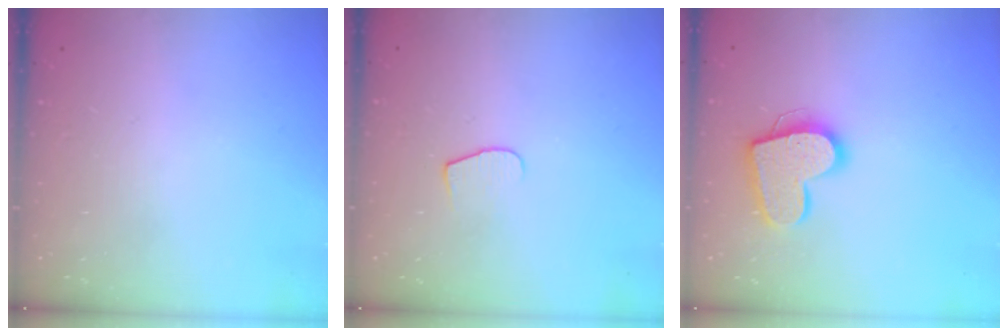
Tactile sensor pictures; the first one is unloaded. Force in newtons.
{"total": 5.5, "press": 5.5, "slide": 0.5}
{"total": 14.9, "press": 14.9, "slide": 1.0}